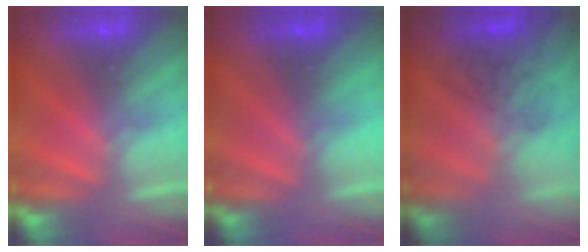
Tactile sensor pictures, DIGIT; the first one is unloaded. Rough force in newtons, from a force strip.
{"total": 3.3}
{"total": 3.6}